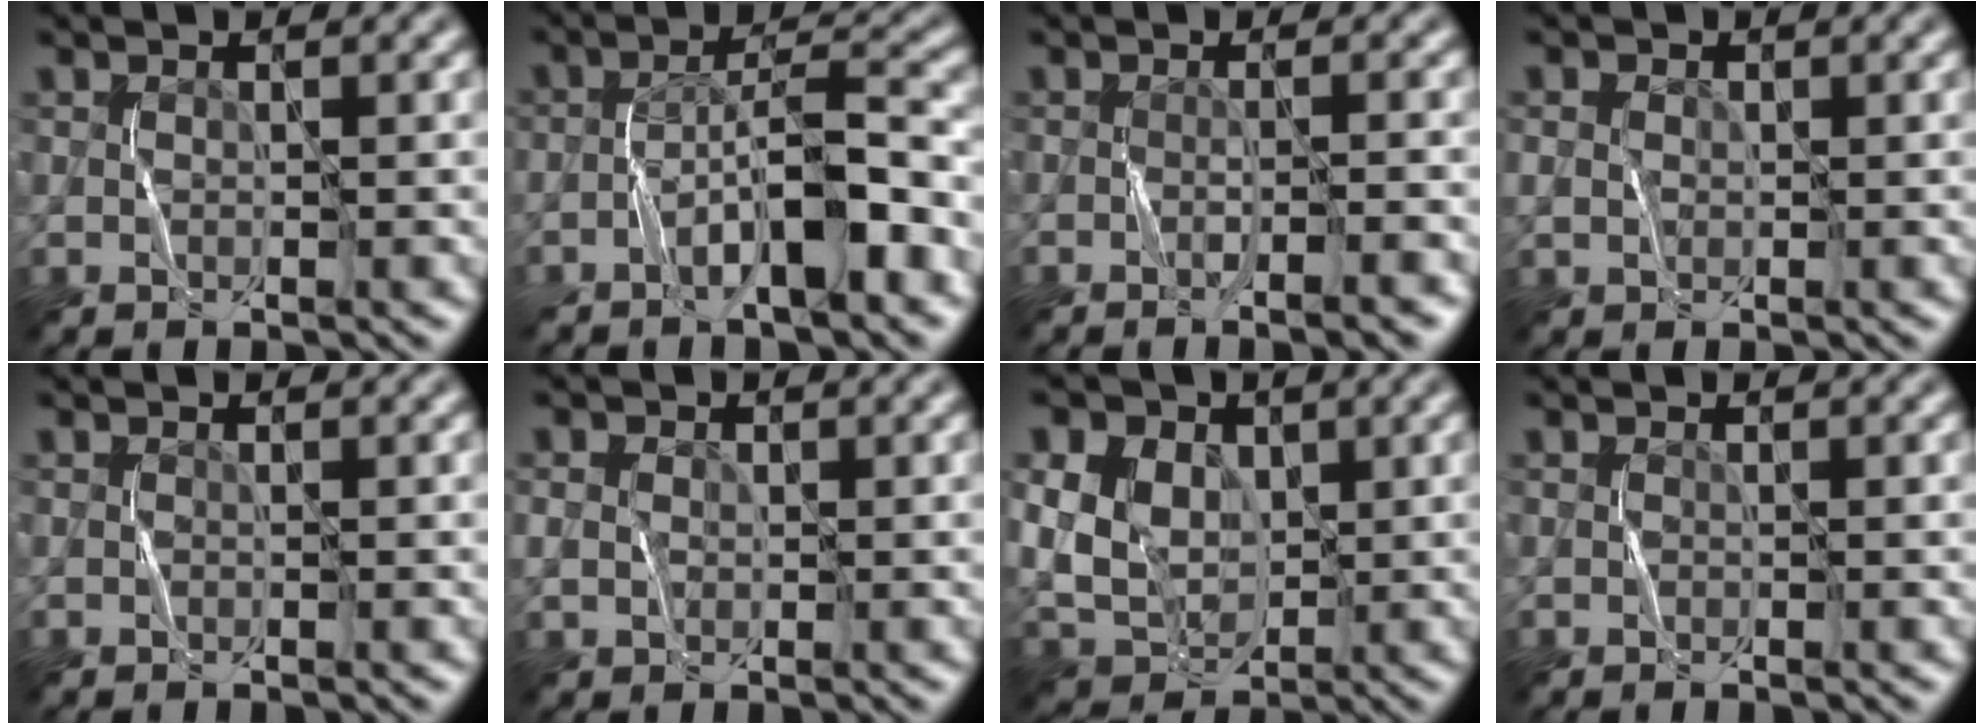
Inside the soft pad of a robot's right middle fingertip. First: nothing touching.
{"total": 5.3, "force": [-2.9, 1.4, 4.2], "torque": [-0.063, 0.020, -0.054]}
{"total": 1.5, "force": [-0.9, -0.4, 1.2], "torque": [-0.012, 0.002, -0.016]}
{"total": 1.0, "force": [0.2, 0.9, 0.3], "torque": [-0.011, 0.002, 0.004]}
{"total": 0.0}
{"total": 1.7, "force": [0.4, 1.5, 0.7], "torque": [-0.022, 0.004, 0.003]}
{"total": 10.0, "force": [2.2, 7.7, 6.0], "torque": [-0.123, 0.029, 0.021]}
{"total": 0.0}